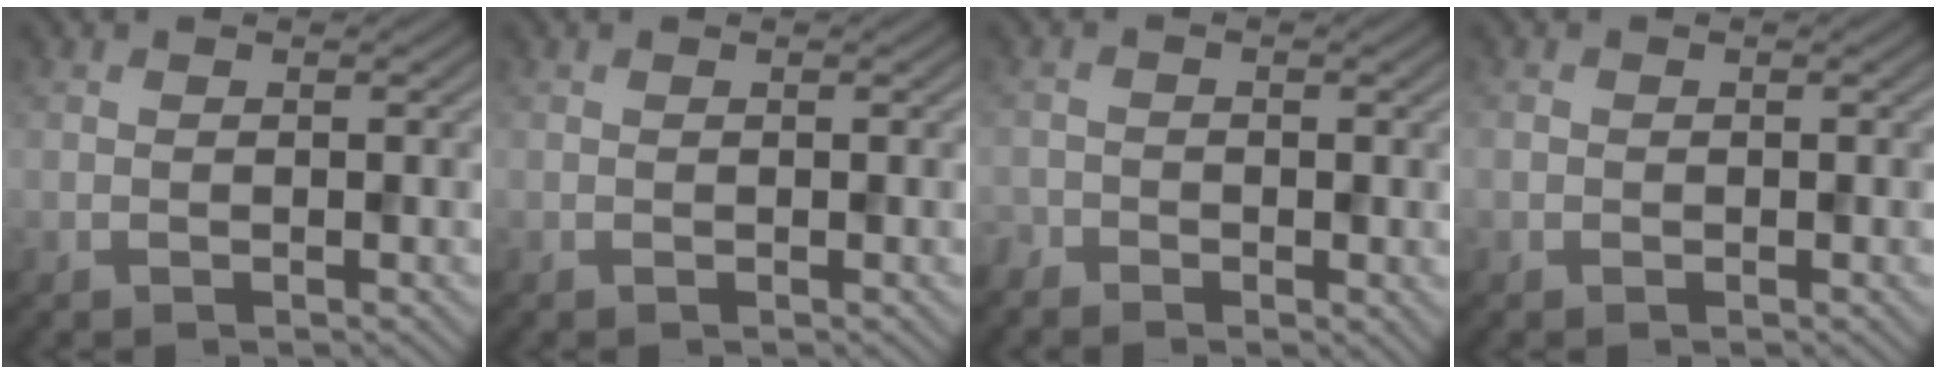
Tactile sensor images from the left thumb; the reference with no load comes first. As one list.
[{"total": 0.0}, {"total": 2.0, "force": [-1.4, 1.1, 0.7], "torque": [-0.017, -0.005, -0.033]}, {"total": 0.6, "force": [-0.2, 0.5, 0.2], "torque": [-0.003, -0.004, -0.005]}]